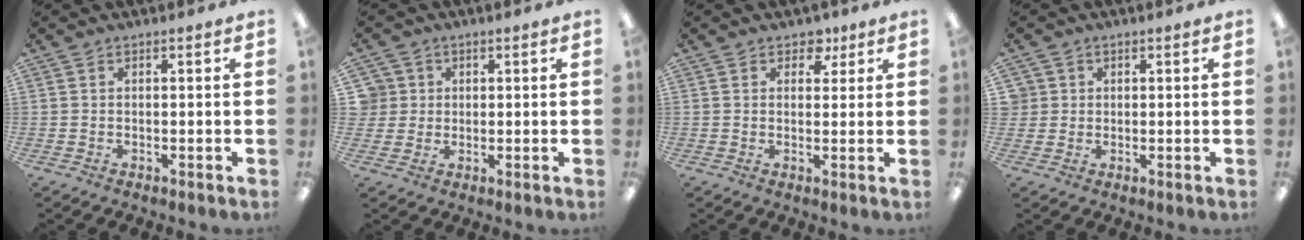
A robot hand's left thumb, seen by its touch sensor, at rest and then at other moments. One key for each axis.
{"total": 4.9, "fx": 1.3, "fy": 4.7, "fz": 0.5, "tx": -0.019, "ty": 0.008, "tz": 0.025}
{"total": 4.0, "fx": 2.4, "fy": 2.9, "fz": 1.2, "tx": -0.007, "ty": -0.007, "tz": 0.041}
{"total": 2.8, "fx": 0.8, "fy": 2.7, "fz": 0.0, "tx": -0.009, "ty": 0.004, "tz": 0.014}